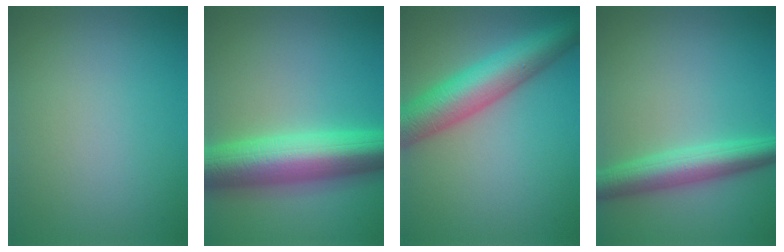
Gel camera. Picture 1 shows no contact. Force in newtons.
{"total": 9.8, "press": 9.8, "slide": 0.1}
{"total": 7.7, "press": 7.7, "slide": 0.2}
{"total": 4.6, "press": 4.6, "slide": 0.0}